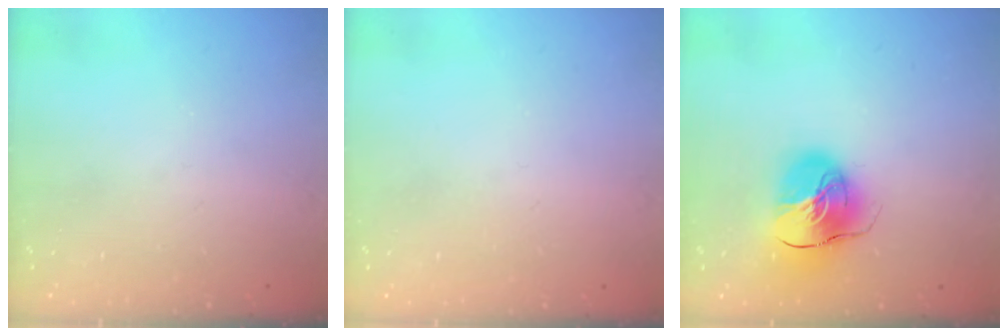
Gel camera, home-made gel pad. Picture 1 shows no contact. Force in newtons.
{"total": 0.8, "press": 0.8, "slide": 0.0}
{"total": 13.3, "press": 13.2, "slide": 2.2}